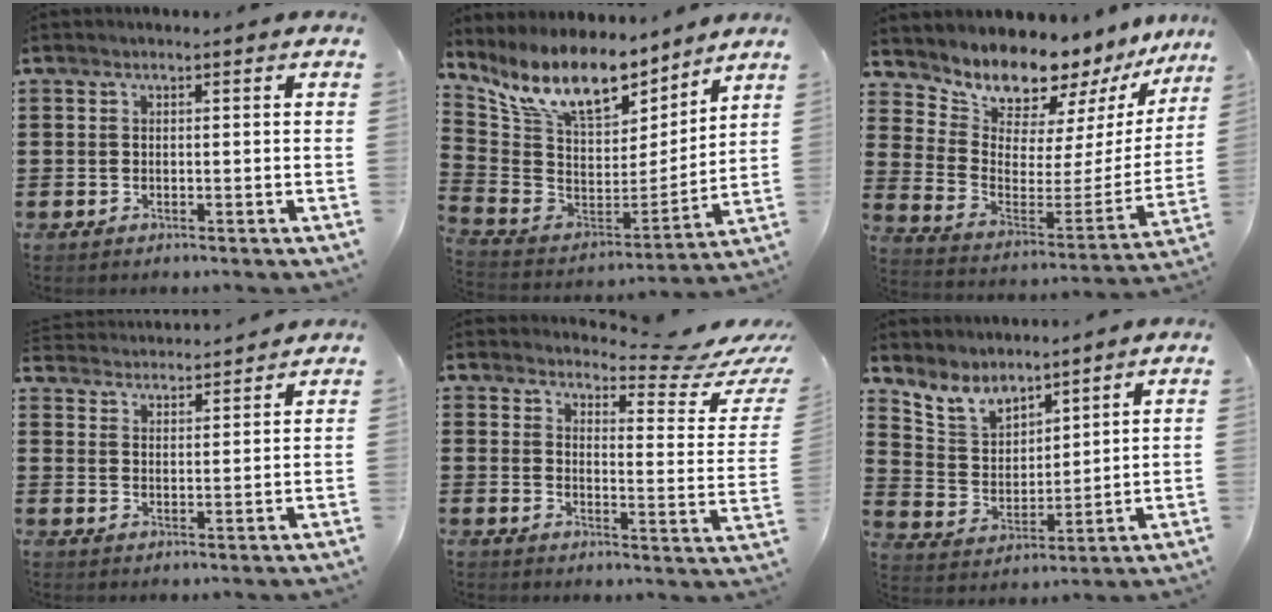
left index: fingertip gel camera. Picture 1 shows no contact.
{"total": 12.8, "force": [9.5, 4.7, 7.2], "torque": [-0.171, -0.056, 0.172]}
{"total": 9.8, "force": [9.5, 2.3, 0.8], "torque": [-0.052, -0.094, 0.162]}
{"total": 3.7, "force": [3.6, -0.2, -0.4], "torque": [-0.008, -0.023, 0.064]}
{"total": 6.2, "force": [5.6, 0.3, 2.6], "torque": [-0.047, -0.049, 0.088]}
{"total": 6.7, "force": [5.9, 3.0, 1.4], "torque": [-0.060, -0.028, 0.108]}